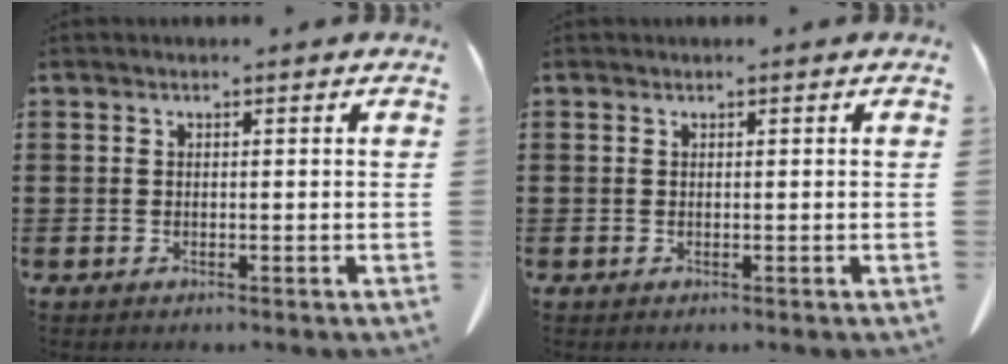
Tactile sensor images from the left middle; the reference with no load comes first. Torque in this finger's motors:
{"motor_torque": [-0.22, 0.11, -0.03, -0.01]}